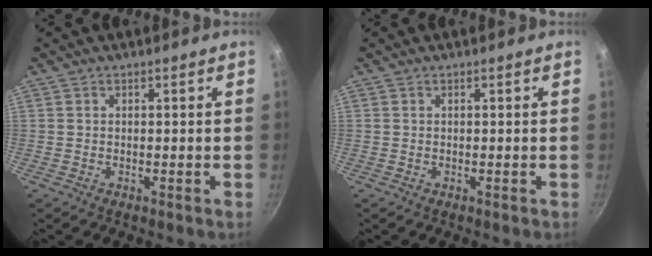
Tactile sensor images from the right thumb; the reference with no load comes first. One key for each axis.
{"total": 0.0}